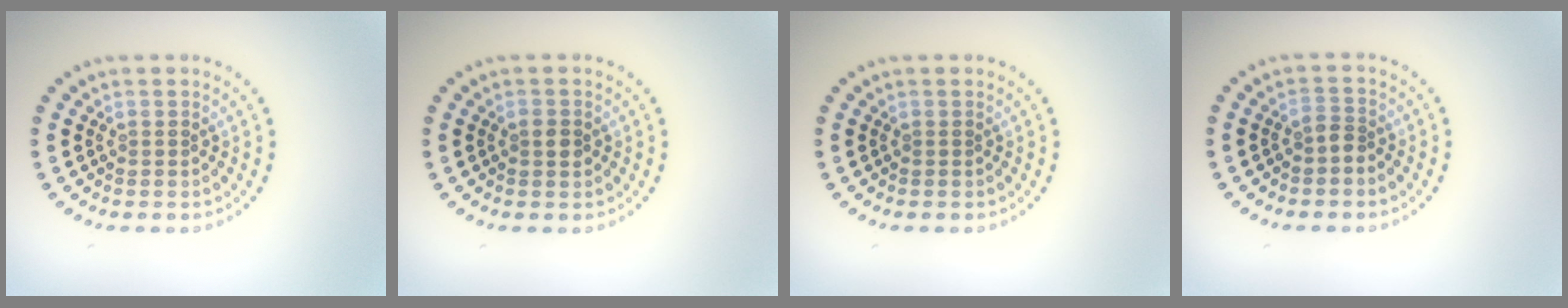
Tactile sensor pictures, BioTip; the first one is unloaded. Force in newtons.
{"total": 1.0, "press": 0.9, "slide": 0.2}
{"total": 0.0}
{"total": 1.5, "press": 1.2, "slide": 0.9}